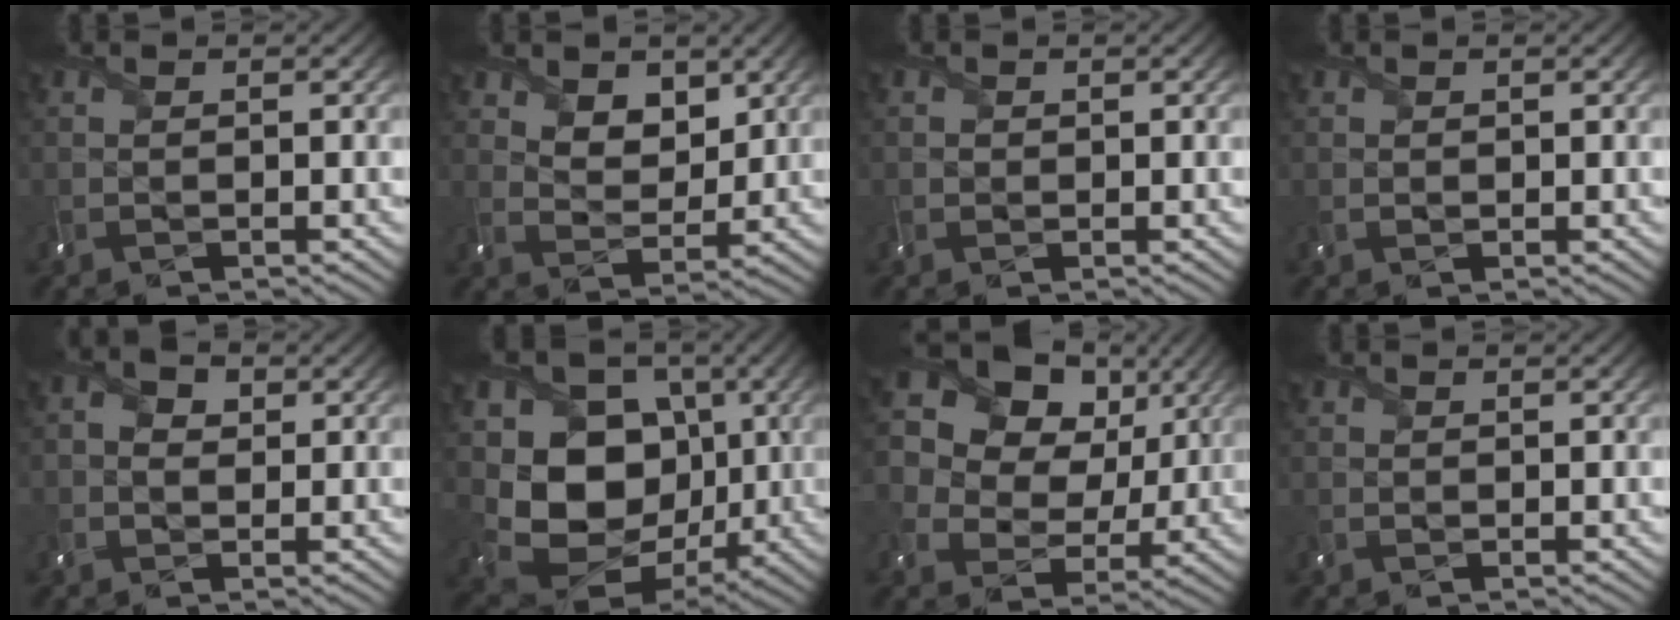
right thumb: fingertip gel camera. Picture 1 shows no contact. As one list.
[{"total": 5.6, "force": [3.3, 3.4, 2.9], "torque": [-0.061, -0.021, 0.058]}, {"total": 1.0, "force": [0.2, 1.0, 0.2], "torque": [-0.002, -0.003, 0.003]}, {"total": 1.0, "force": [0.5, 0.8, 0.2], "torque": [-0.005, 0.000, 0.010]}, {"total": 3.3, "force": [0.4, 2.6, 2.0], "torque": [-0.045, 0.008, 0.004]}, {"total": 13.6, "force": [0.3, 11.4, 7.4], "torque": [-0.154, -0.027, 0.004]}, {"total": 18.0, "force": [7.7, 13.8, 8.6], "torque": [-0.254, 0.069, 0.149]}, {"total": 0.8, "force": [0.1, 0.7, 0.2], "torque": [-0.004, -0.001, 0.002]}]